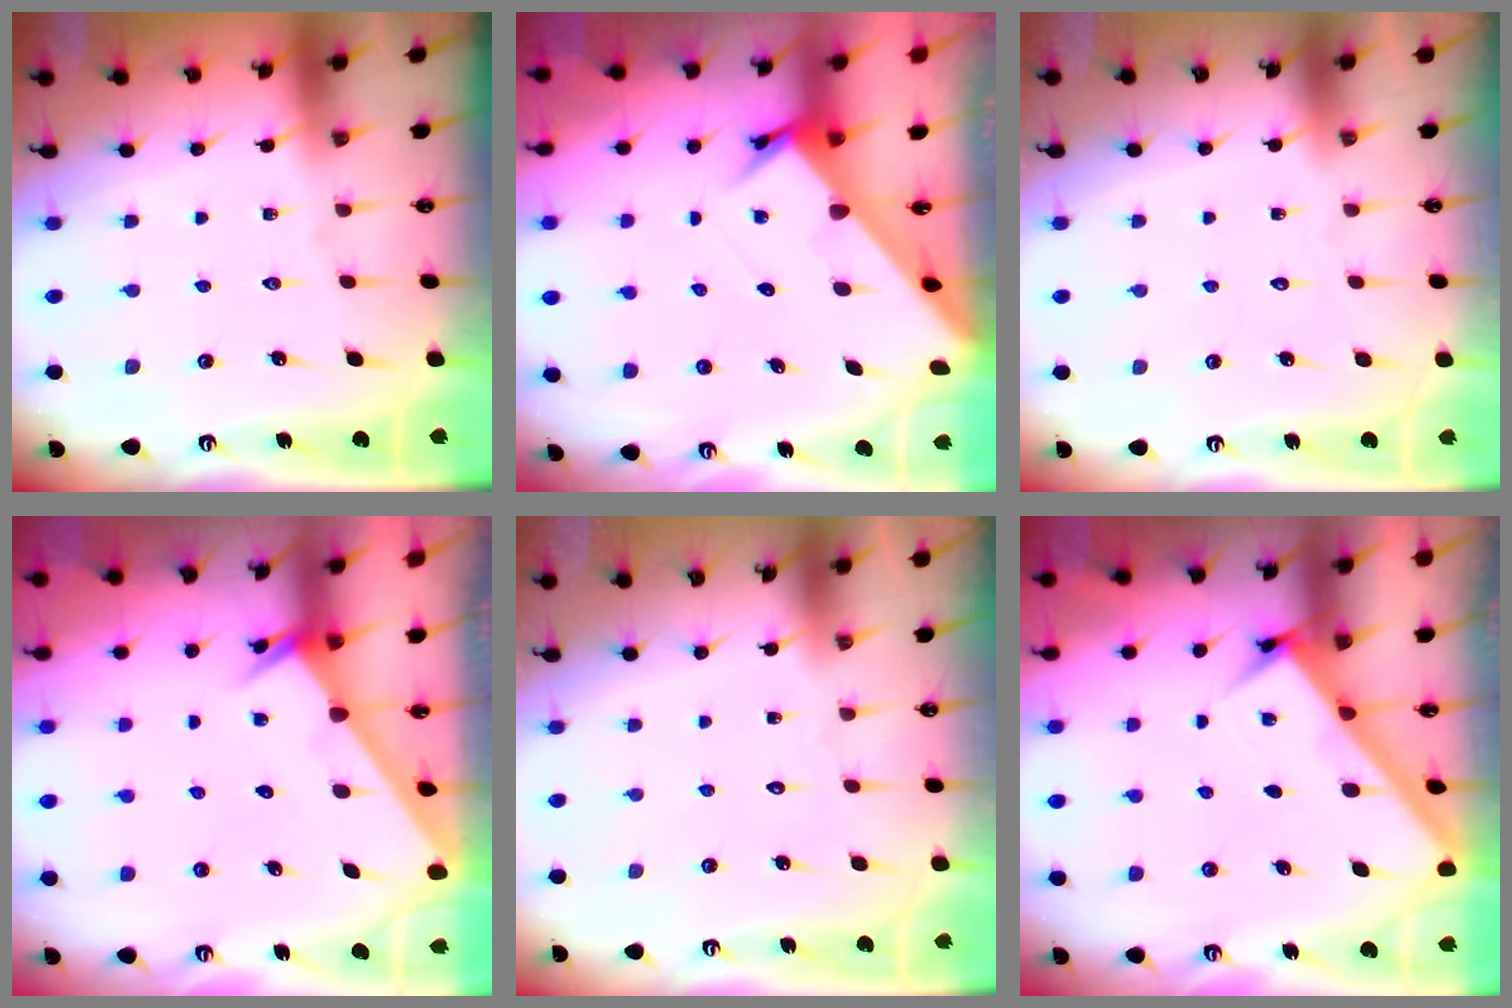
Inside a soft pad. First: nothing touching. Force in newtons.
{"total": 2.9, "press": 2.9, "slide": 0.2}
{"total": 1.6, "press": 1.6, "slide": 0.1}
{"total": 2.6, "press": 2.6, "slide": 0.0}
{"total": 1.6, "press": 1.6, "slide": 0.1}
{"total": 2.9, "press": 2.8, "slide": 0.2}